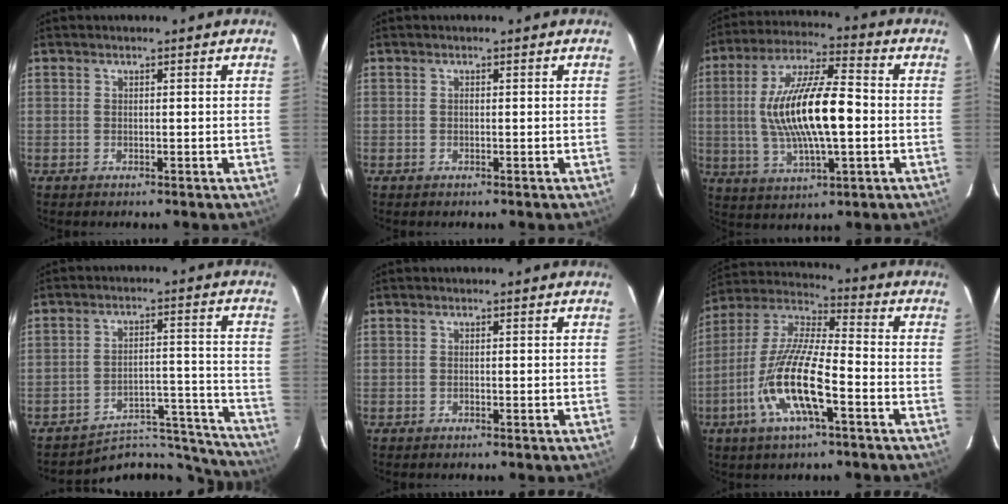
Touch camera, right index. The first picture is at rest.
{"total": 0.0}
{"total": 17.1, "force": [-0.7, 5.0, 16.3], "torque": [-0.311, 0.007, -0.011]}
{"total": 15.4, "force": [-15.1, 3.0, -0.2], "torque": [0.013, 0.067, -0.207]}
{"total": 0.0}
{"total": 15.7, "force": [-6.2, 3.4, 14.0], "torque": [-0.285, -0.011, -0.127]}